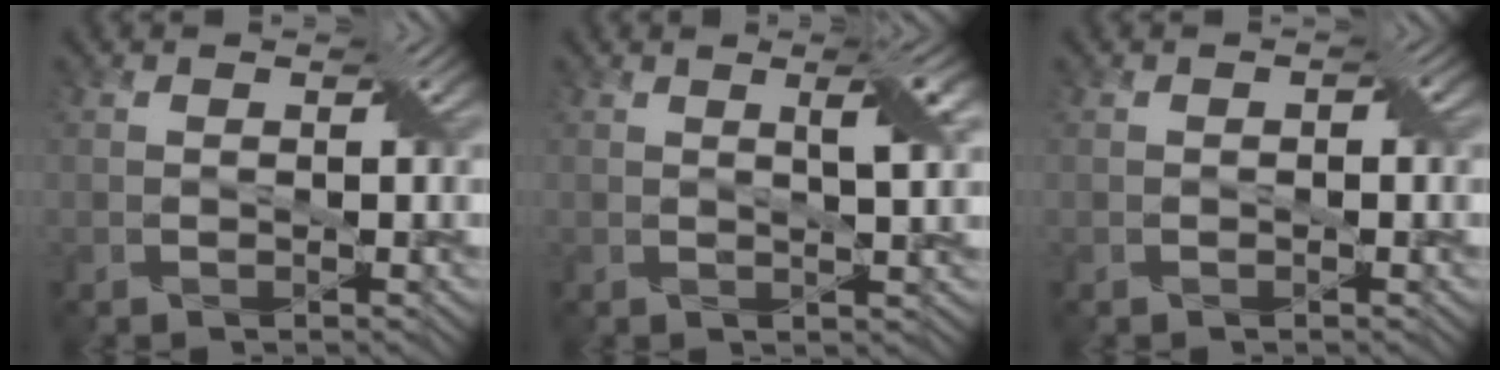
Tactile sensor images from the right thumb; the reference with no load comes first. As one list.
[{"total": 3.5, "force": [1.4, 0.5, 3.2], "torque": [-0.060, 0.003, 0.025]}, {"total": 0.6, "force": [-0.1, 0.4, 0.5], "torque": [-0.006, 0.000, -0.002]}]